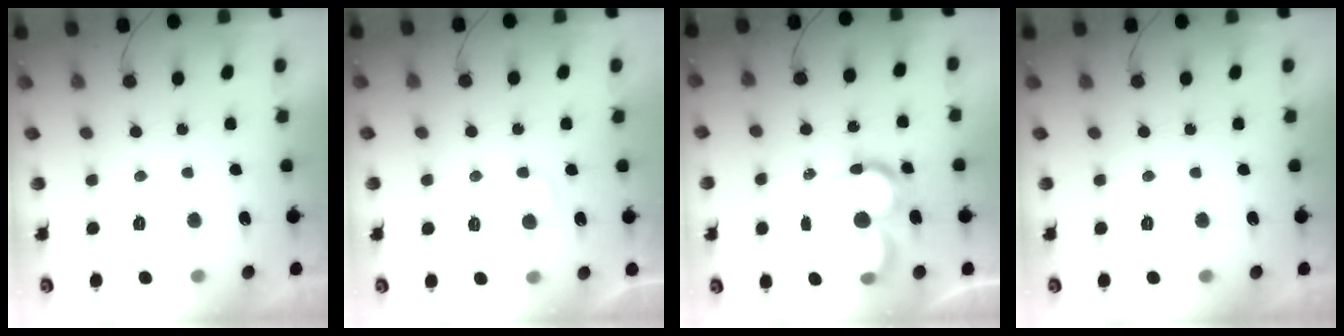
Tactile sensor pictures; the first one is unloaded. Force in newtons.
{"total": 3.6, "press": 3.6, "slide": 0.3}
{"total": 14.4, "press": 14.3, "slide": 1.5}
{"total": 0.0}